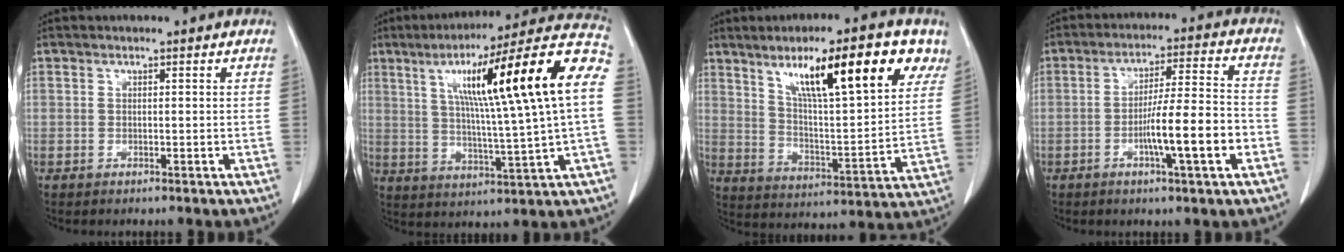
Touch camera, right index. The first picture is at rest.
{"total": 22.8, "force": [4.4, 0.3, 22.4], "torque": [-0.325, 0.031, 0.058]}
{"total": 19.4, "force": [10.5, 3.2, 16.0], "torque": [-0.244, 0.017, 0.168]}
{"total": 10.7, "force": [-3.5, 0.2, 10.1], "torque": [-0.167, 0.003, -0.057]}